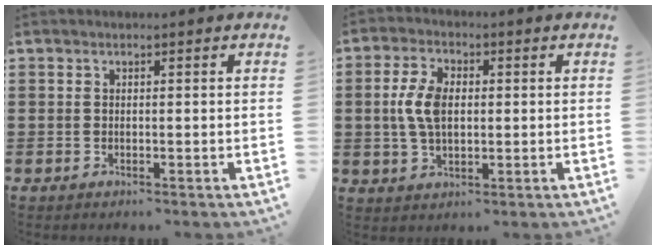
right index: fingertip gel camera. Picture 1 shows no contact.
{"total": 6.4, "force": [0.4, 3.6, 5.2], "torque": [-0.128, 0.007, 0.000]}